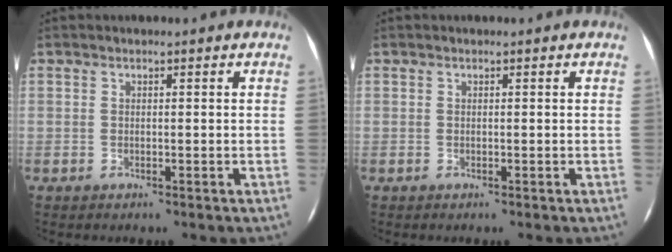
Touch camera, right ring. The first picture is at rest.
{"total": 0.0}